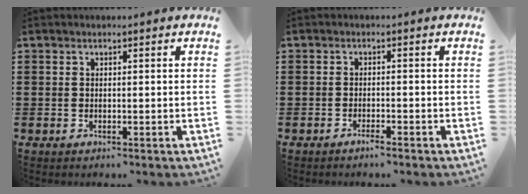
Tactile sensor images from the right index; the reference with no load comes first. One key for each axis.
{"total": 1.4, "fx": -1.2, "fy": 0.0, "fz": 0.7, "tx": -0.012, "ty": -0.001, "tz": -0.023}